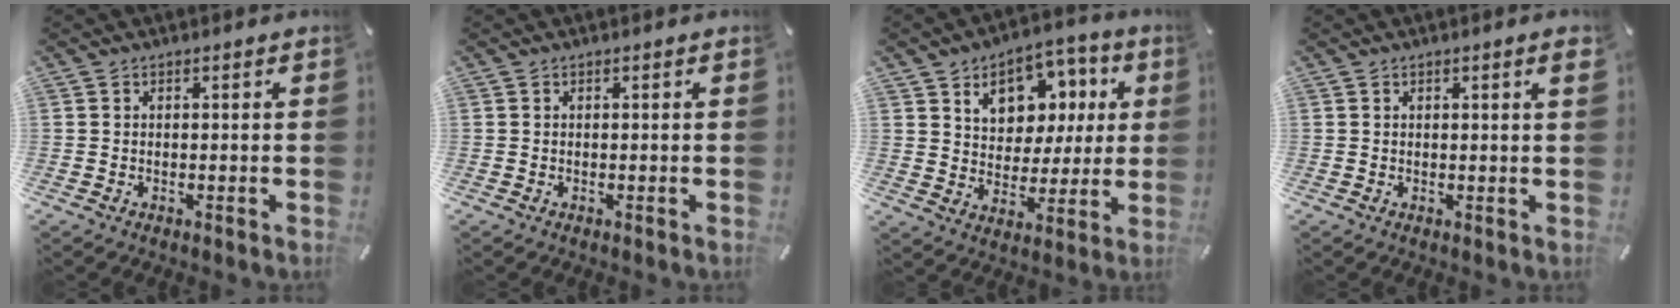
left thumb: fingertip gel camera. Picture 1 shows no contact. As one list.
[{"total": 0.0}, {"total": 11.6, "force": [5.1, 9.4, 4.5], "torque": [-0.071, -0.030, 0.095]}, {"total": 1.7, "force": [0.6, 0.2, 1.5], "torque": [-0.031, 0.002, 0.010]}]